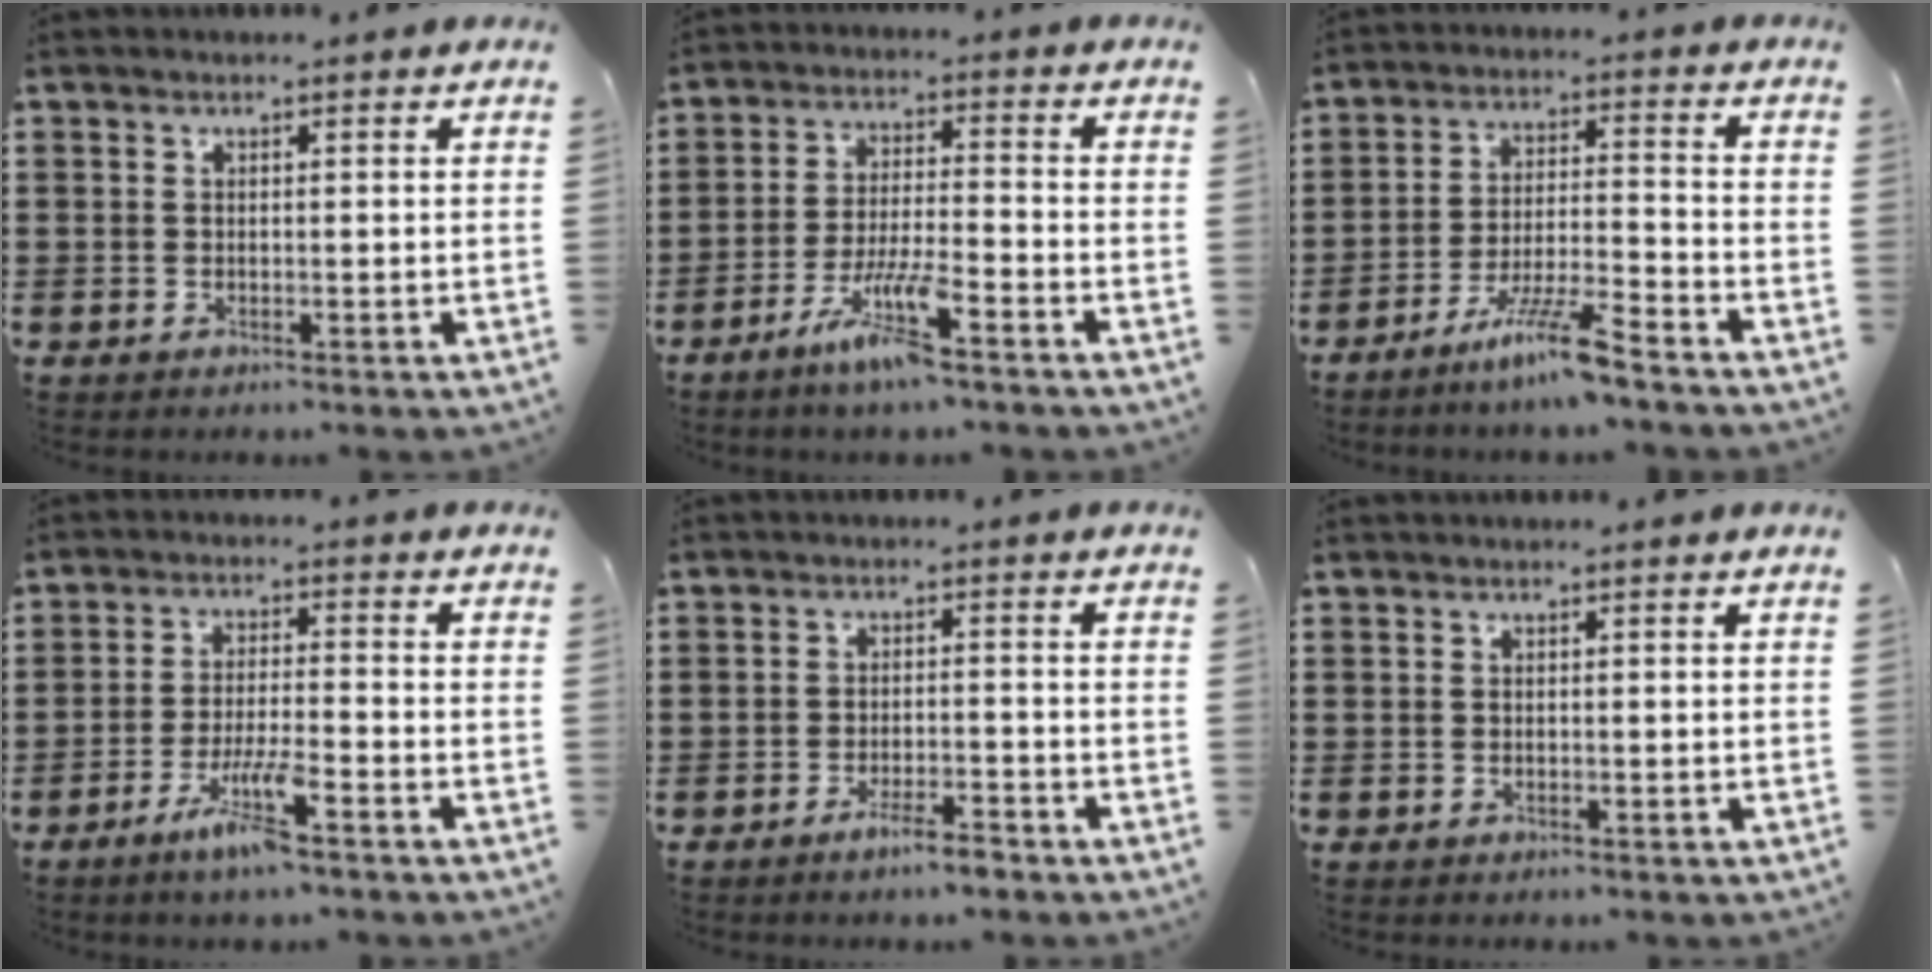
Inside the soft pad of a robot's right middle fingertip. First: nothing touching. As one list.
[{"total": 7.9, "force": [-5.2, 0.9, 5.8], "torque": [-0.119, -0.010, -0.097]}, {"total": 7.8, "force": [-6.1, 0.0, 4.9], "torque": [-0.096, -0.006, -0.114]}, {"total": 6.4, "force": [-4.1, 0.6, 4.9], "torque": [-0.099, -0.009, -0.075]}, {"total": 3.6, "force": [-2.9, 0.5, 2.1], "torque": [-0.041, 0.003, -0.055]}, {"total": 0.0}]